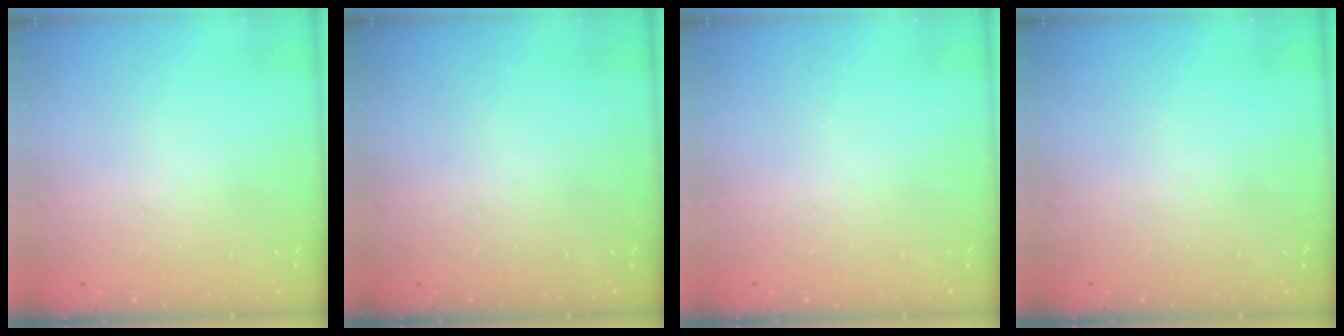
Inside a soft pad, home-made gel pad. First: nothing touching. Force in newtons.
{"total": 0.0}
{"total": 0.0}
{"total": 0.0}